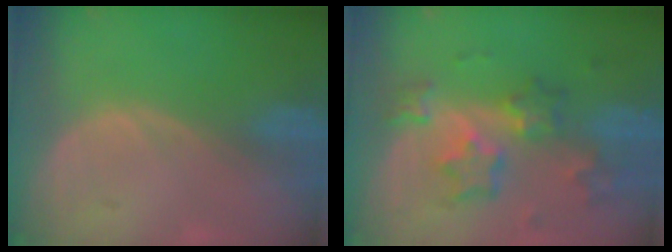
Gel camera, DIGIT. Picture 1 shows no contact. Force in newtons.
{"total": 8.4, "press": 7.3, "slide": 4.1}